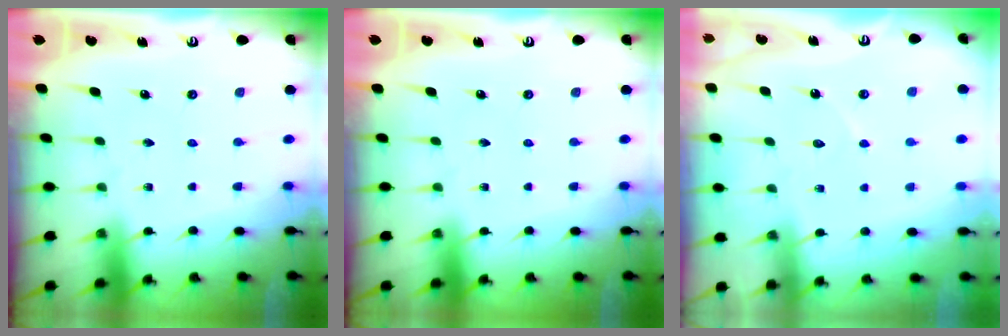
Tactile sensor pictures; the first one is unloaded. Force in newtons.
{"total": 0.0}
{"total": 4.8, "press": 4.8, "slide": 0.4}